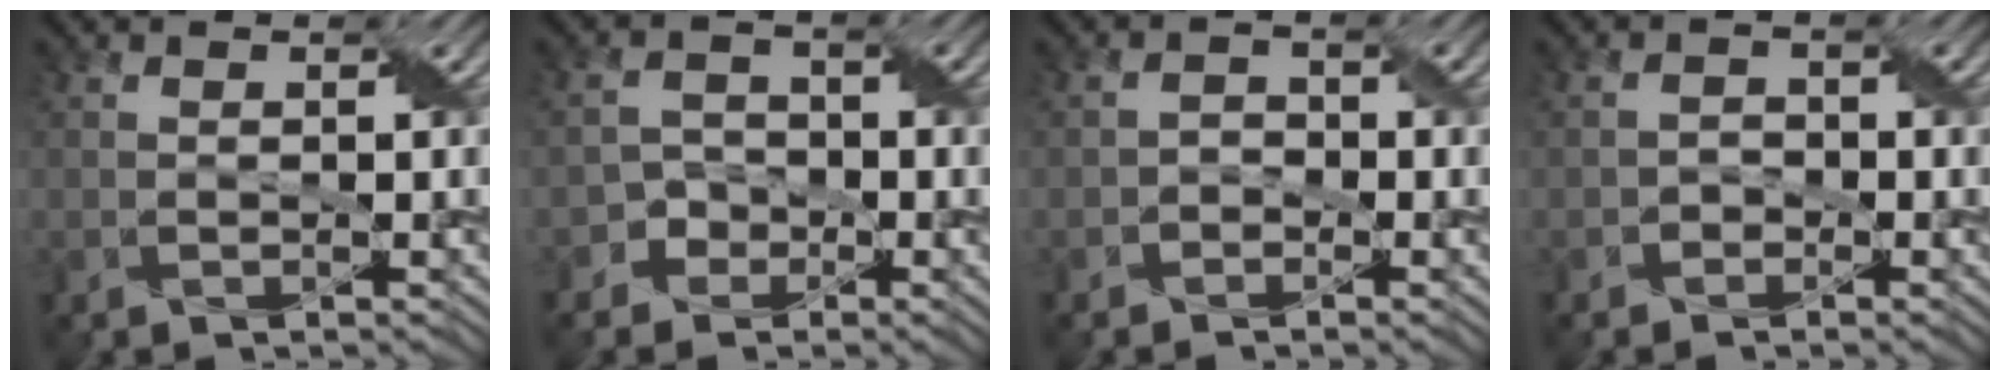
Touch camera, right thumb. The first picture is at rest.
{"total": 2.8, "force": [-1.7, 2.2, 0.5], "torque": [-0.004, 0.006, -0.039]}
{"total": 1.5, "force": [-1.1, 1.0, 0.5], "torque": [-0.011, 0.007, -0.025]}
{"total": 1.4, "force": [-1.0, 0.9, 0.4], "torque": [-0.008, 0.006, -0.022]}